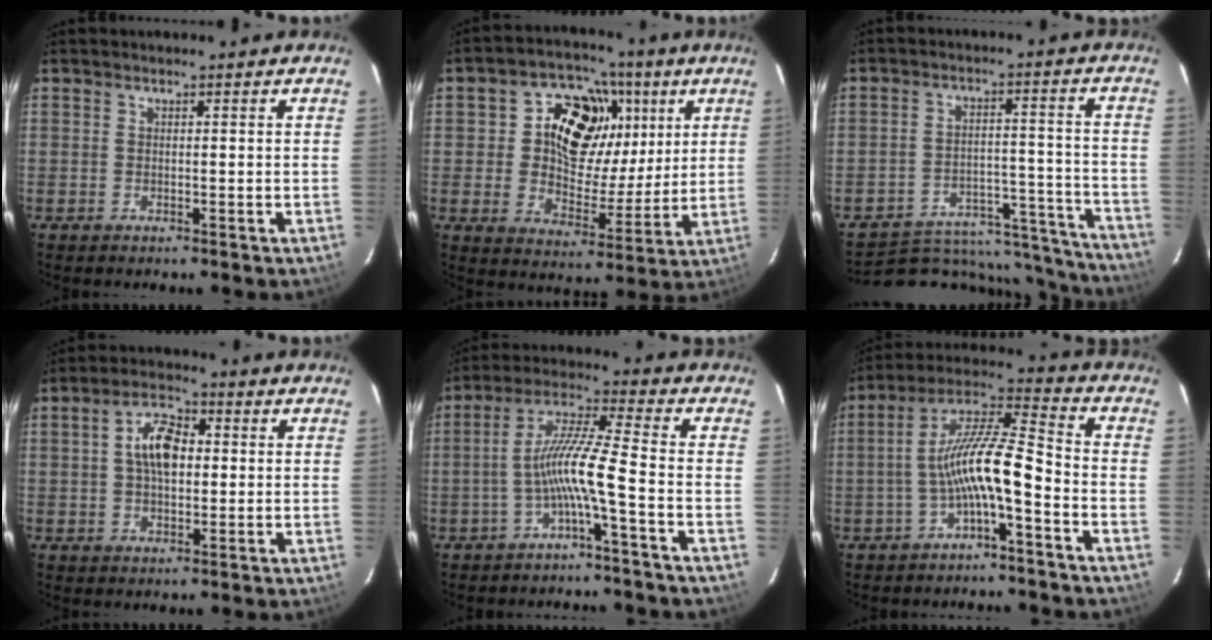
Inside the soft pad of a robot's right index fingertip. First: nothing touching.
{"total": 15.8, "force": [5.0, 12.2, 8.8], "torque": [-0.169, 0.017, 0.083]}
{"total": 21.1, "force": [-19.1, 7.1, 5.4], "torque": [-0.085, 0.041, -0.236]}
{"total": 7.4, "force": [0.7, 4.2, 6.1], "torque": [-0.112, 0.020, 0.013]}
{"total": 8.8, "force": [-3.5, -0.7, 8.0], "torque": [-0.174, 0.014, -0.066]}
{"total": 10.8, "force": [-4.0, 1.7, 9.9], "torque": [-0.206, 0.017, -0.074]}